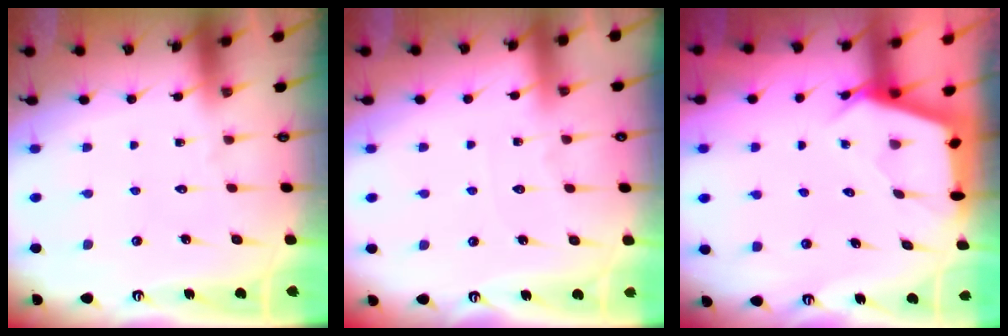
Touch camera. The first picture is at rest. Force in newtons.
{"total": 3.4, "press": 3.4, "slide": 0.5}
{"total": 3.0, "press": 2.9, "slide": 0.3}